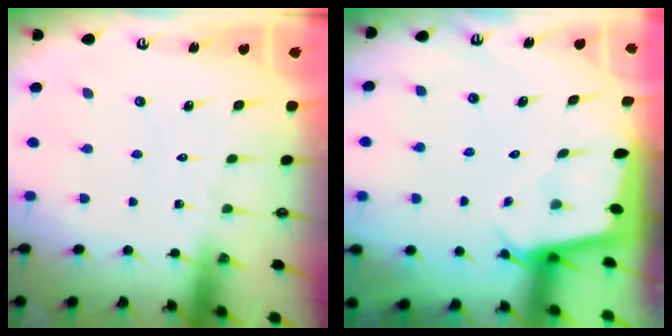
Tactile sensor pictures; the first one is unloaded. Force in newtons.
{"total": 2.5, "press": 2.5, "slide": 0.1}